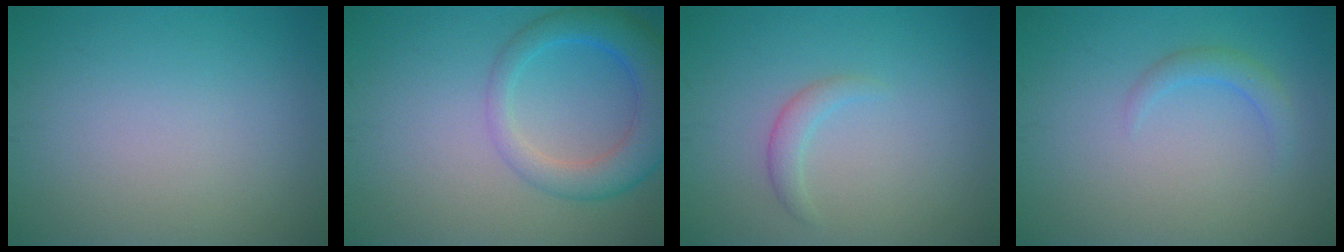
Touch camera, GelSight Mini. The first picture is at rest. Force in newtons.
{"total": 4.2, "press": 4.2, "slide": 0.2}
{"total": 1.4, "press": 1.4, "slide": 0.2}
{"total": 1.6, "press": 1.6, "slide": 0.0}